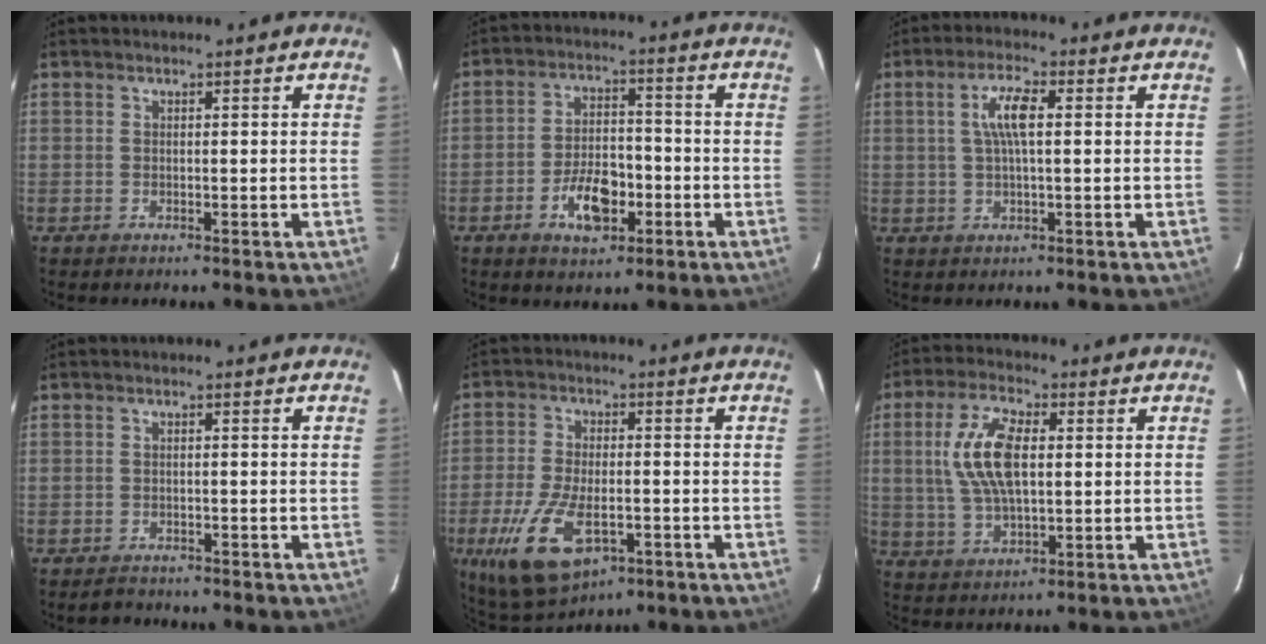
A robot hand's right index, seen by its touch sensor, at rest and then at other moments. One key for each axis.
{"total": 9.1, "fx": -3.9, "fy": 5.0, "fz": 6.5, "tx": -0.125, "ty": 0.010, "tz": -0.057}
{"total": 5.6, "fx": 1.0, "fy": 1.3, "fz": 5.4, "tx": -0.102, "ty": 0.007, "tz": 0.021}
{"total": 2.0, "fx": -1.8, "fy": 0.8, "fz": 0.1, "tx": -0.003, "ty": 0.002, "tz": -0.026}
{"total": 13.3, "fx": -5.6, "fy": 6.3, "fz": 10.4, "tx": -0.229, "ty": -0.026, "tz": -0.094}
{"total": 11.9, "fx": 1.7, "fy": 5.4, "fz": 10.4, "tx": -0.212, "ty": 0.010, "tz": 0.038}